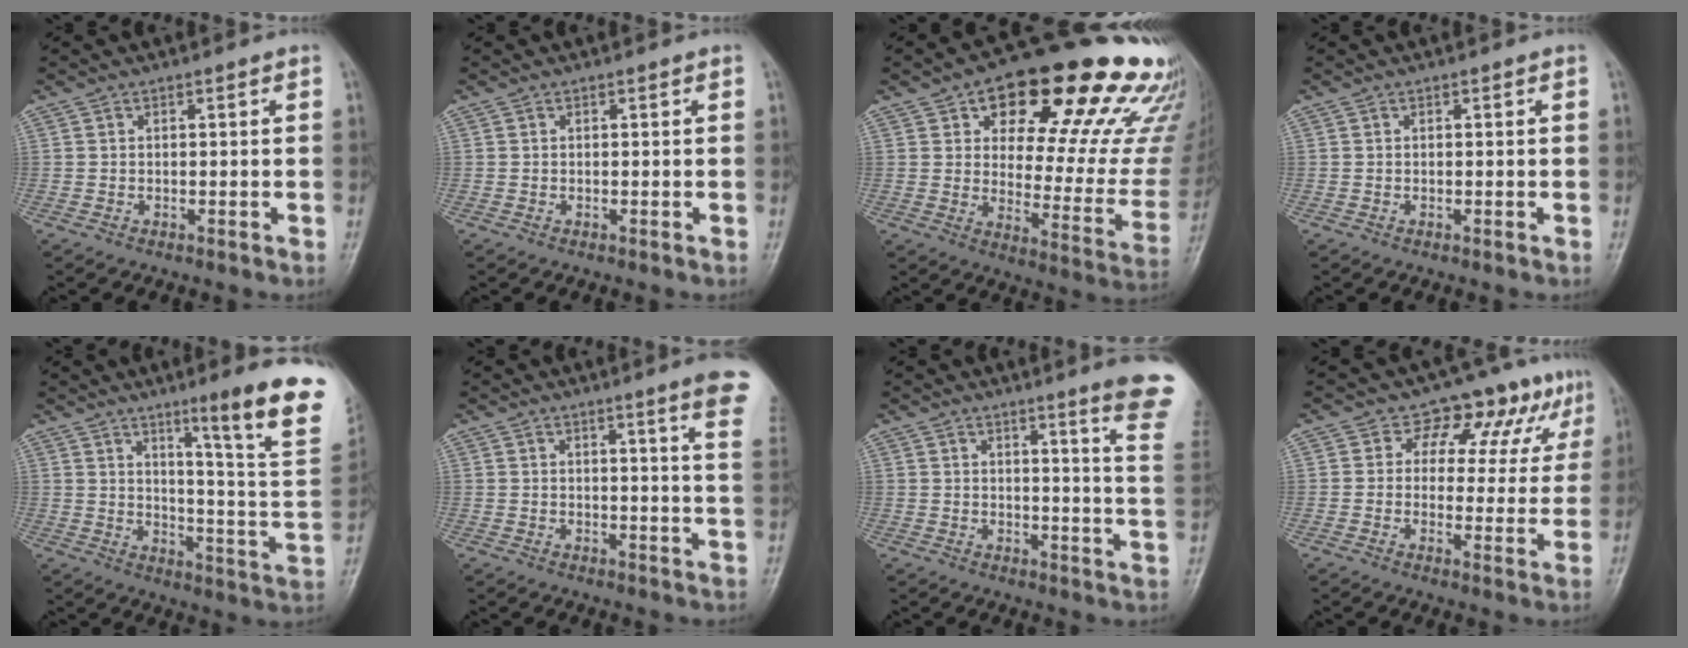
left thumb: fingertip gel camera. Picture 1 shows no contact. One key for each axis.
{"total": 0.0}
{"total": 29.4, "fx": 18.2, "fy": 12.0, "fz": 19.7, "tx": -0.223, "ty": -0.054, "tz": 0.240}
{"total": 0.0}
{"total": 19.0, "fx": 10.7, "fy": 0.9, "fz": 15.8, "tx": -0.187, "ty": -0.065, "tz": 0.149}
{"total": 9.5, "fx": 6.4, "fy": 0.0, "fz": 7.0, "tx": -0.075, "ty": -0.026, "tz": 0.057}
{"total": 13.0, "fx": 9.7, "fy": -0.2, "fz": 8.6, "tx": -0.089, "ty": -0.081, "tz": 0.100}
{"total": 10.5, "fx": 6.5, "fy": 6.6, "fz": 5.0, "tx": -0.019, "ty": -0.026, "tz": 0.071}